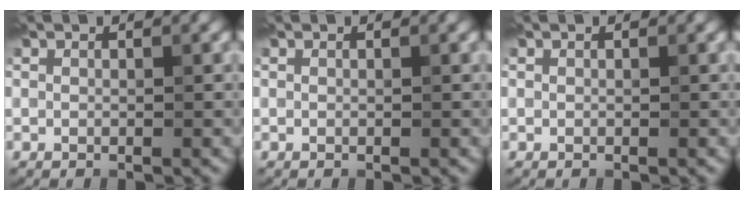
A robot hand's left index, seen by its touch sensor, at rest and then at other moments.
{"total": 0.0}
{"total": 0.0}